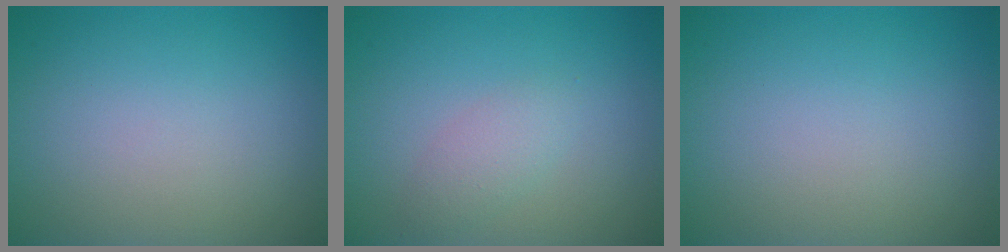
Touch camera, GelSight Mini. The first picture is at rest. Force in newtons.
{"total": 1.7, "press": 1.7, "slide": 0.0}
{"total": 0.0}